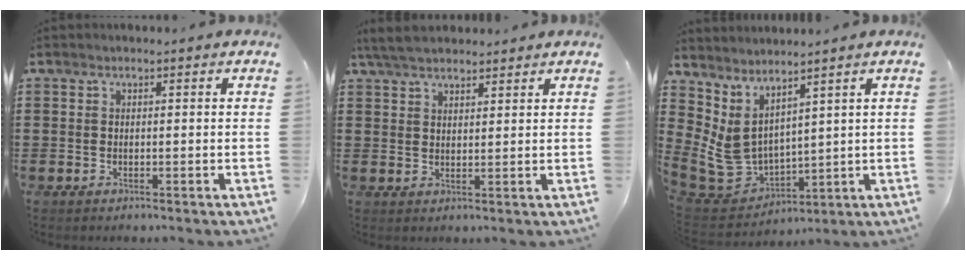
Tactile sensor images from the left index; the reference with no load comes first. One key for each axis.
{"total": 4.3, "fx": 3.8, "fy": 1.2, "fz": 1.6, "tx": -0.042, "ty": -0.002, "tz": 0.074}
{"total": 6.4, "fx": 2.7, "fy": 4.3, "fz": 3.9, "tx": -0.124, "ty": -0.030, "tz": 0.052}